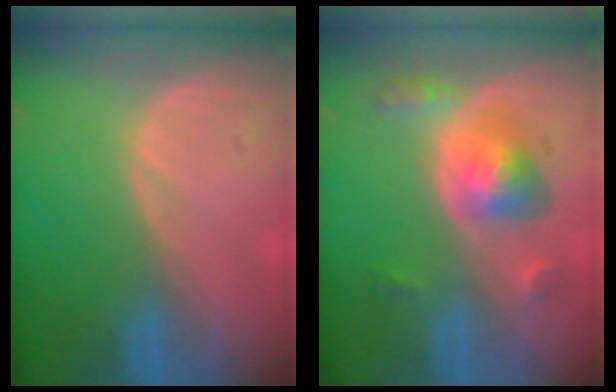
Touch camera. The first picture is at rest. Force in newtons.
{"total": 6.2, "press": 5.8, "slide": 2.3}